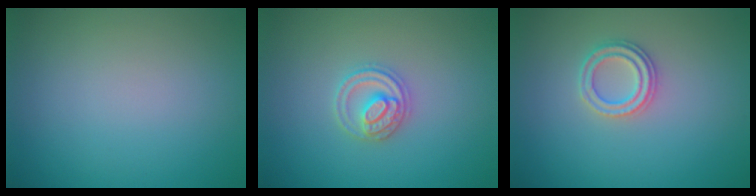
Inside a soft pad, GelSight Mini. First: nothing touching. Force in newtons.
{"total": 2.8, "press": 2.8, "slide": 0.3}
{"total": 2.2, "press": 2.1, "slide": 0.6}